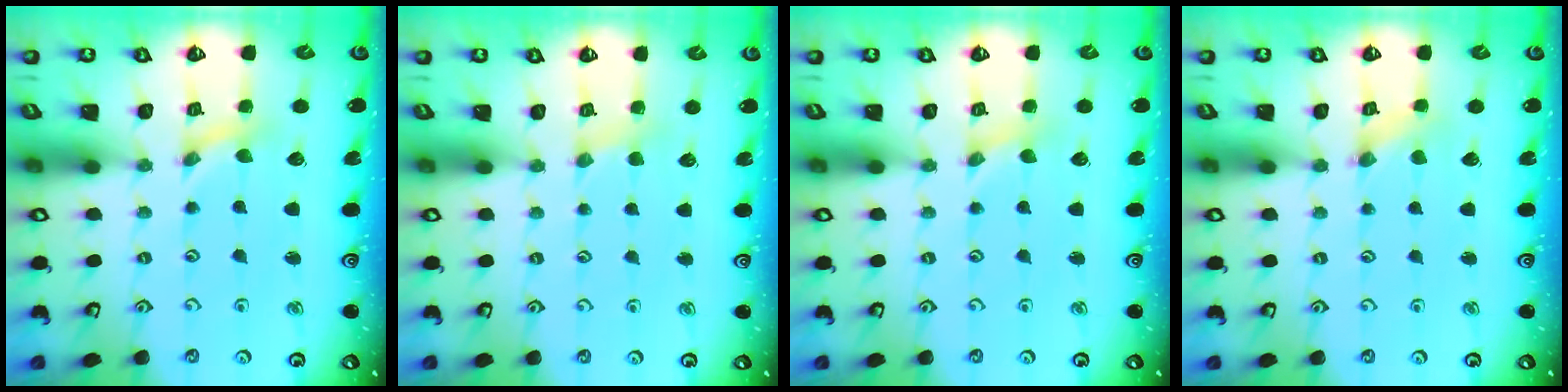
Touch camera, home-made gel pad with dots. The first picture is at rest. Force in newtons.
{"total": 2.2, "press": 2.2, "slide": 0.3}
{"total": 0.8, "press": 0.8, "slide": 0.2}
{"total": 0.0}